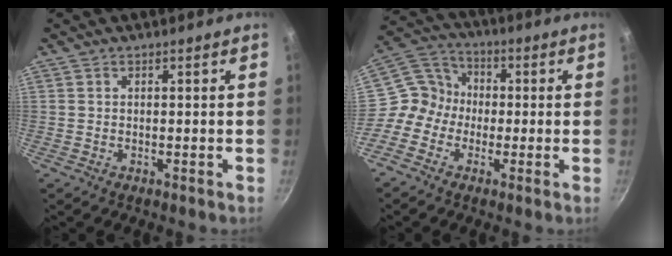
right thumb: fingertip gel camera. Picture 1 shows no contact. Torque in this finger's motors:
{"motor_torque": [-0.07, -0.39, -0.25, -0.19, -0.07]}